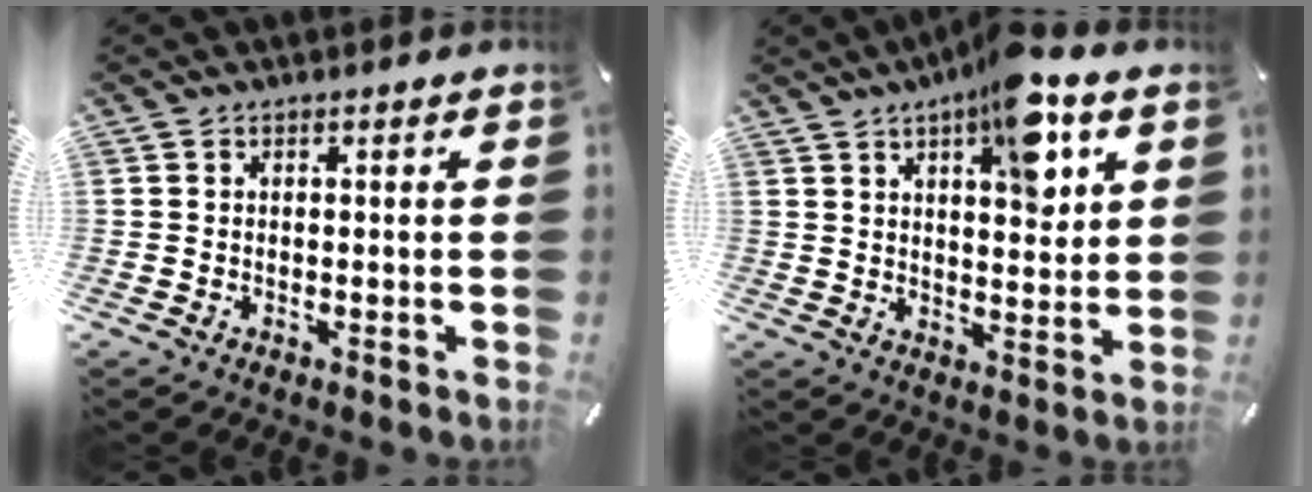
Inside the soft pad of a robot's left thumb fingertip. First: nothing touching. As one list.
[{"total": 12.4, "force": [6.7, 4.7, 9.4], "torque": [-0.127, -0.032, 0.109]}]